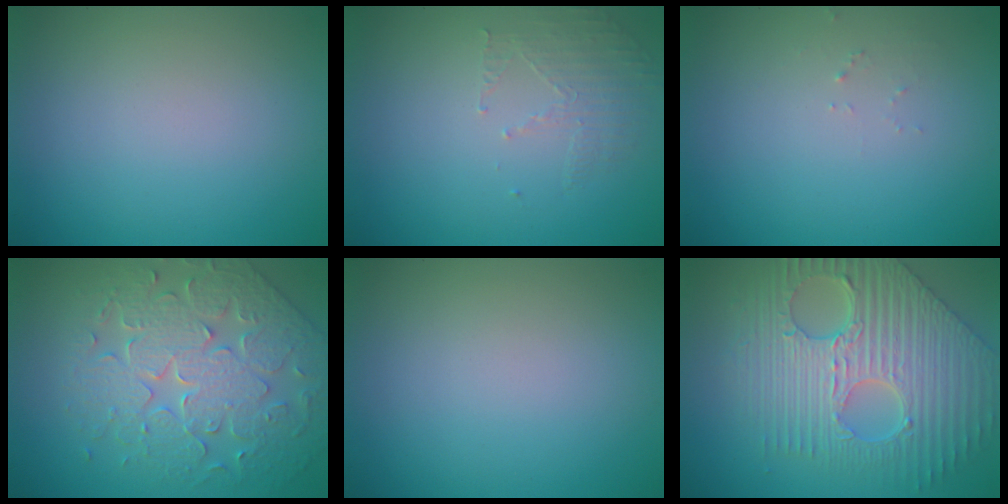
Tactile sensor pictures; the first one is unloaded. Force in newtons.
{"total": 1.6, "press": 0.7, "slide": 1.4}
{"total": 0.7, "press": 0.7, "slide": 0.1}
{"total": 5.6, "press": 5.2, "slide": 2.2}
{"total": 0.0}
{"total": 9.9, "press": 6.9, "slide": 7.0}